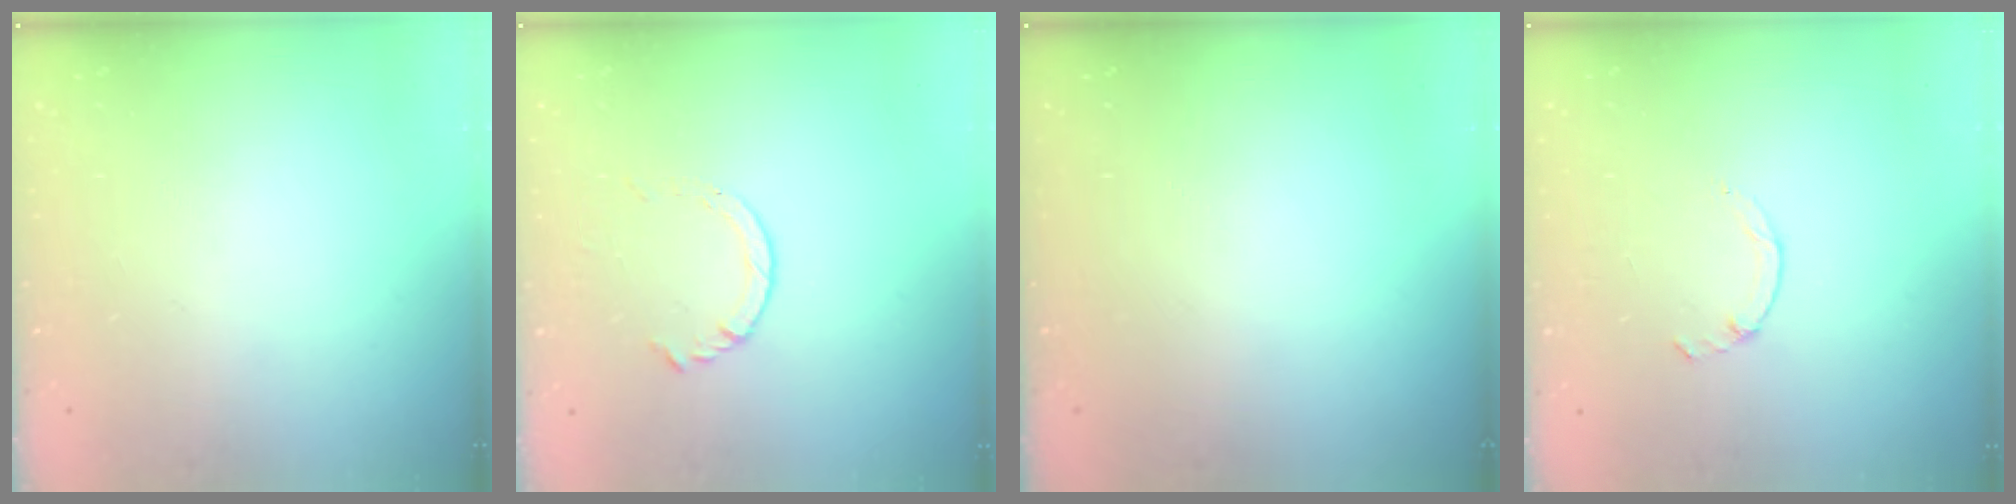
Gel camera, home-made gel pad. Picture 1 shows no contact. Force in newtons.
{"total": 3.4, "press": 3.4, "slide": 0.5}
{"total": 0.0}
{"total": 1.3, "press": 1.2, "slide": 0.4}